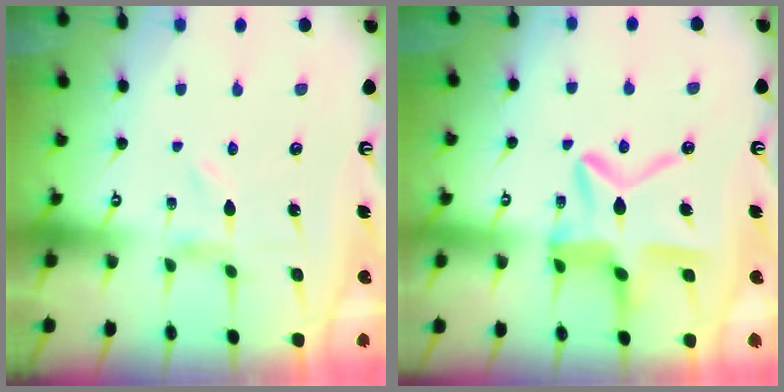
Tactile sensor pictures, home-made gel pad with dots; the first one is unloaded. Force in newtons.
{"total": 14.4, "press": 14.3, "slide": 1.3}